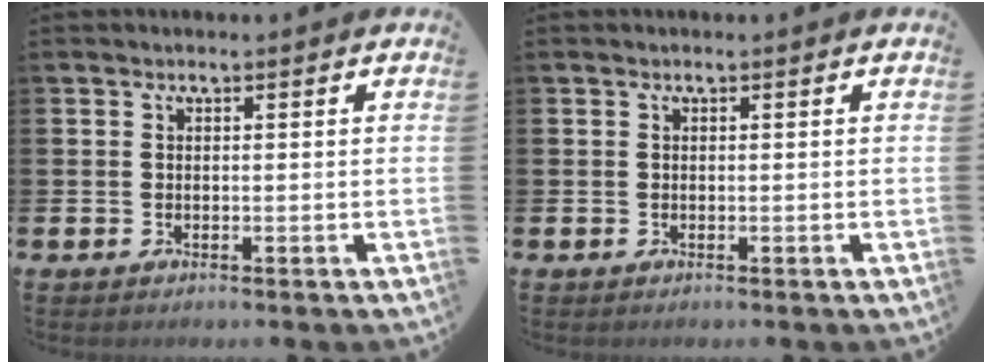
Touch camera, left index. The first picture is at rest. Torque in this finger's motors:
{"motor_torque": [-0.11, 0.00, 0.00, 0.00]}